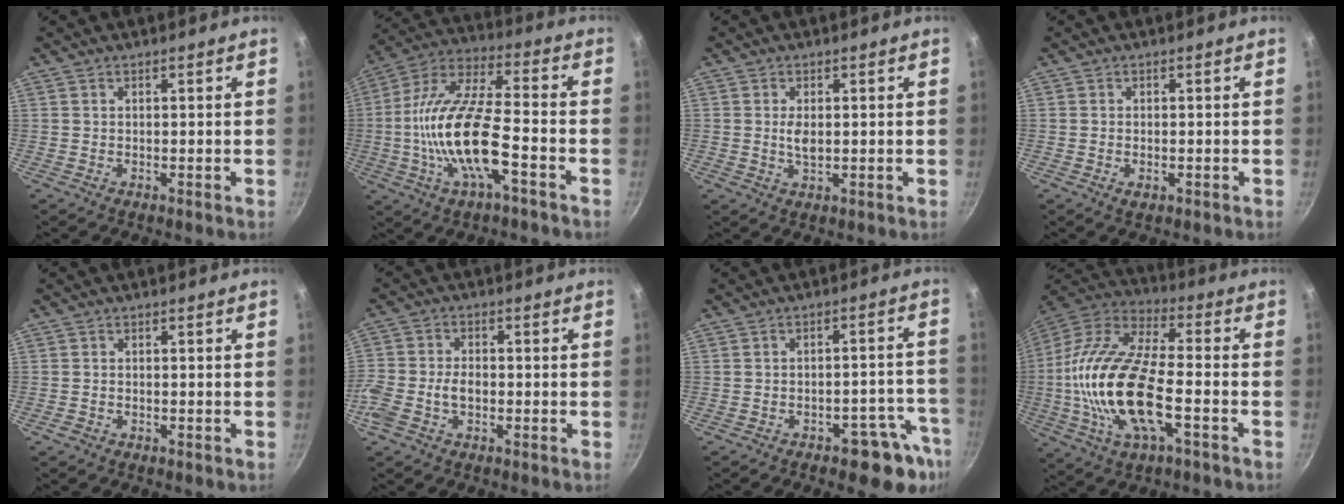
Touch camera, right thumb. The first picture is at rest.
{"total": 18.5, "force": [-5.2, 6.4, 16.6], "torque": [-0.319, 0.036, -0.112]}
{"total": 2.9, "force": [0.2, 1.5, 2.4], "torque": [-0.045, -0.003, 0.004]}
{"total": 1.5, "force": [-0.5, 0.8, 1.2], "torque": [-0.019, -0.003, -0.006]}
{"total": 1.2, "force": [-0.7, 0.8, 0.5], "torque": [-0.012, 0.003, -0.011]}
{"total": 7.3, "force": [-2.4, 4.7, 5.1], "torque": [-0.105, 0.024, -0.056]}
{"total": 8.9, "force": [-5.6, 4.1, 5.6], "torque": [-0.009, 0.059, -0.063]}
{"total": 23.1, "force": [-4.5, 9.7, 20.5], "torque": [-0.410, 0.026, -0.097]}